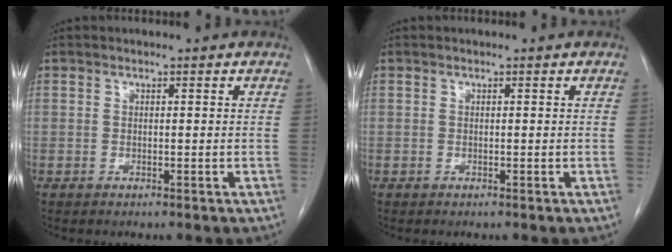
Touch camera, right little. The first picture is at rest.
{"total": 0.0}